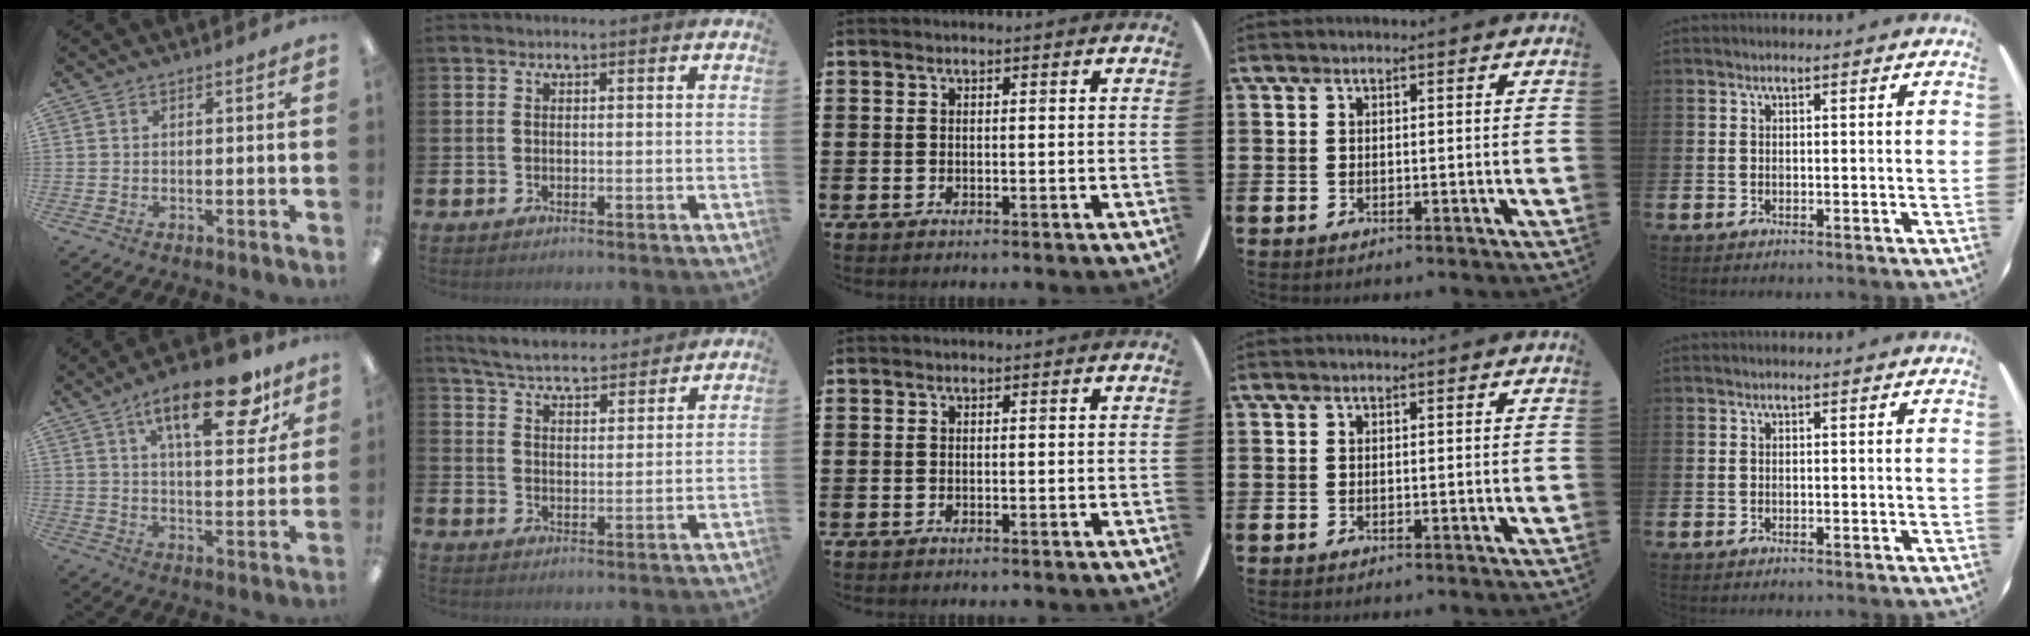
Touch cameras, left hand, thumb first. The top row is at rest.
{"thumb": {"total": 19.2, "force": [10.6, 7.7, 14.1], "torque": [-0.199, -0.043, 0.164]}, "index": {"total": 5.8, "force": [5.7, 0.9, 1.0], "torque": [-0.045, -0.031, 0.101]}}